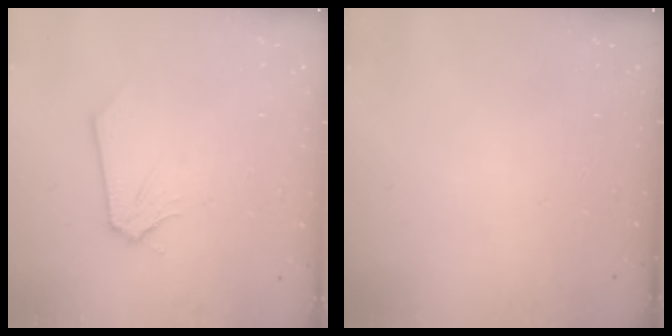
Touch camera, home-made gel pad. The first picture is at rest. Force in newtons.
{"total": 0.0}